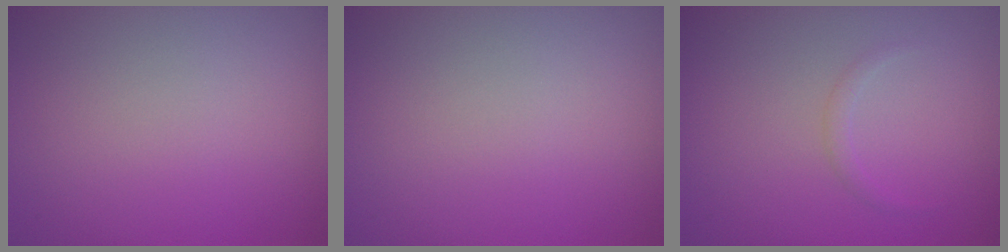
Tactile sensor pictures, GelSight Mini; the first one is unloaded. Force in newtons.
{"total": 0.0}
{"total": 0.7, "press": 0.7, "slide": 0.0}